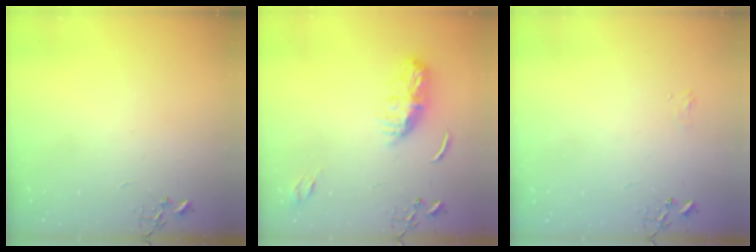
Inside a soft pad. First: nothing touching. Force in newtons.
{"total": 9.4, "press": 9.4, "slide": 0.4}
{"total": 5.1, "press": 5.1, "slide": 0.6}